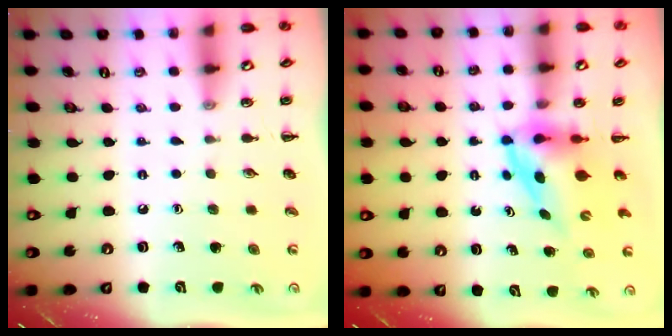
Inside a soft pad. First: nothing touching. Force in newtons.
{"total": 4.0, "press": 3.9, "slide": 0.8}